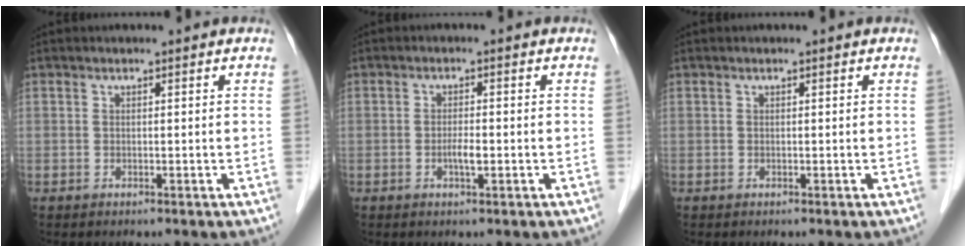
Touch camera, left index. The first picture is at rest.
{"total": 2.2, "force": [-0.7, 0.4, 2.1], "torque": [-0.040, 0.001, -0.012]}
{"total": 0.0}